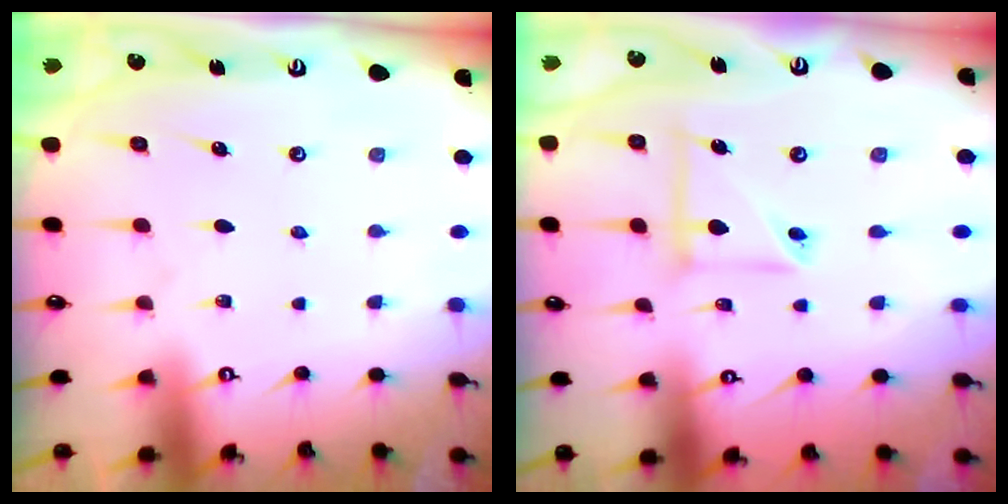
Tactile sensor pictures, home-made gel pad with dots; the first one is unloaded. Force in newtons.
{"total": 7.9, "press": 7.9, "slide": 0.7}